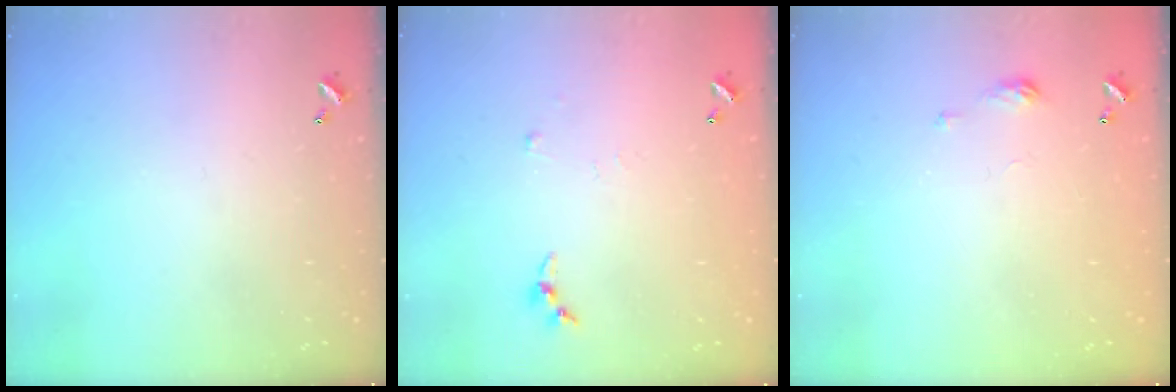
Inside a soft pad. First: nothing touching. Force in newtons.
{"total": 3.0, "press": 2.9, "slide": 0.4}
{"total": 4.3, "press": 4.2, "slide": 0.5}